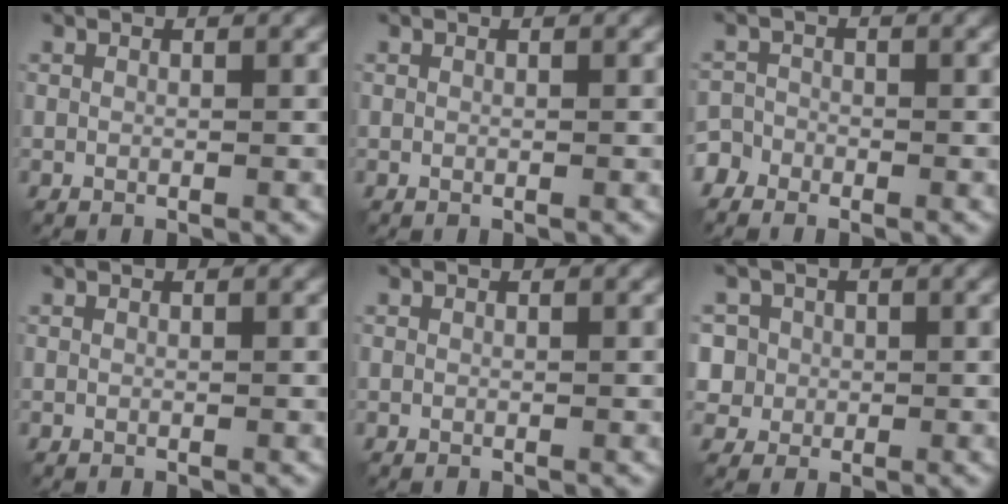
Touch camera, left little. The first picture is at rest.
{"total": 0.0}
{"total": 2.9, "force": [-2.3, 1.7, 0.2], "torque": [0.004, -0.002, -0.045]}
{"total": 0.0}
{"total": 0.0}
{"total": 4.9, "force": [1.0, 4.6, 1.3], "torque": [-0.026, 0.033, 0.005]}